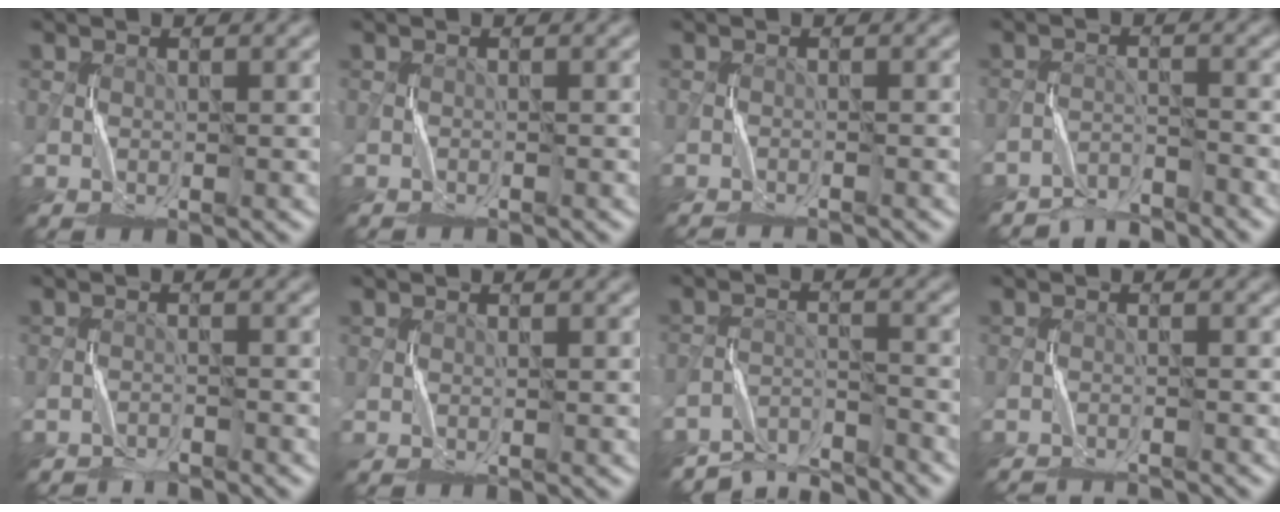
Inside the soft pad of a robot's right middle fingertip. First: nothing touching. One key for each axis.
{"total": 0.7, "fx": -0.6, "fy": 0.0, "fz": -0.2, "tx": 0.001, "ty": -0.001, "tz": -0.014}
{"total": 2.5, "fx": -2.5, "fy": 0.0, "fz": 0.2, "tx": -0.010, "ty": 0.000, "tz": -0.040}
{"total": 3.8, "fx": -3.7, "fy": 0.5, "fz": 0.0, "tx": 0.003, "ty": -0.002, "tz": -0.073}
{"total": 1.8, "fx": -1.7, "fy": -0.1, "fz": -0.4, "tx": 0.009, "ty": 0.001, "tz": -0.034}
{"total": 0.0}
{"total": 6.4, "fx": -6.2, "fy": 1.2, "fz": 1.2, "tx": -0.015, "ty": -0.009, "tz": -0.115}
{"total": 4.6, "fx": -4.6, "fy": 0.4, "fz": 0.4, "tx": -0.009, "ty": -0.005, "tz": -0.069}